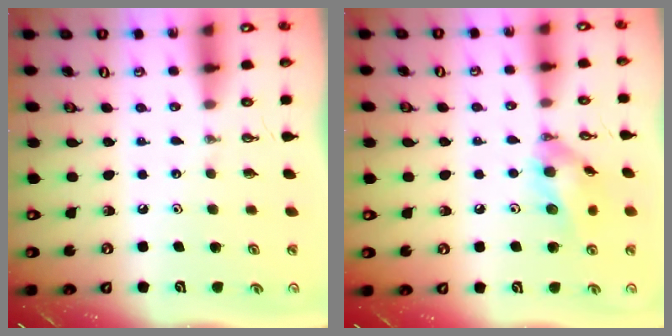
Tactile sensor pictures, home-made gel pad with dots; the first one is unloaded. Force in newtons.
{"total": 11.3, "press": 11.1, "slide": 1.9}